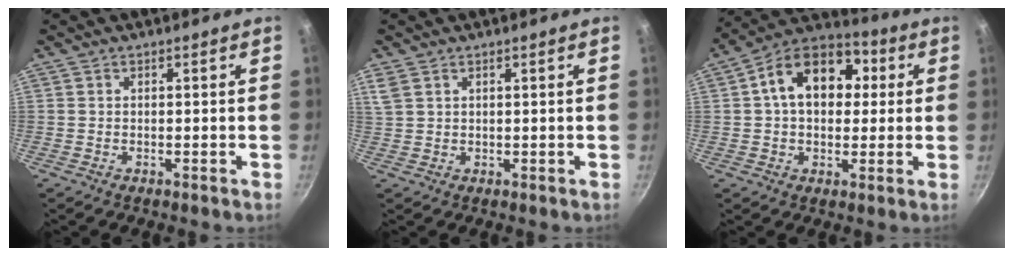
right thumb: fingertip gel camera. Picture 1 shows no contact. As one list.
[{"total": 3.4, "force": [1.8, 2.2, 1.8], "torque": [-0.037, 0.001, 0.043]}, {"total": 15.5, "force": [2.9, 10.9, 10.5], "torque": [-0.129, 0.028, 0.025]}]